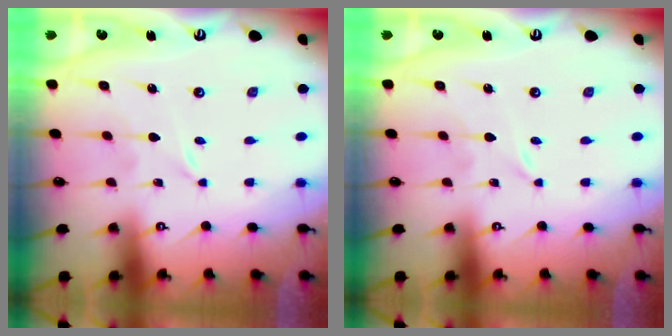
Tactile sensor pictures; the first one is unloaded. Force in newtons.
{"total": 0.0}